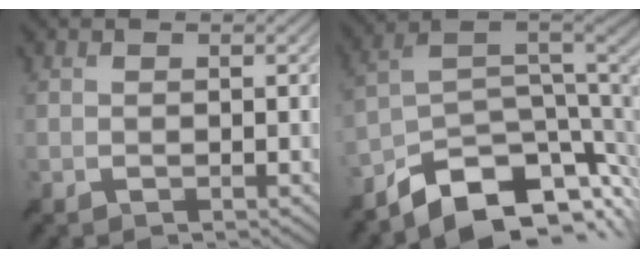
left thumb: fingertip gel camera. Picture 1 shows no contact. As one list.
[{"total": 11.6, "force": [-6.7, 6.0, 7.3], "torque": [-0.146, -0.023, -0.097]}]